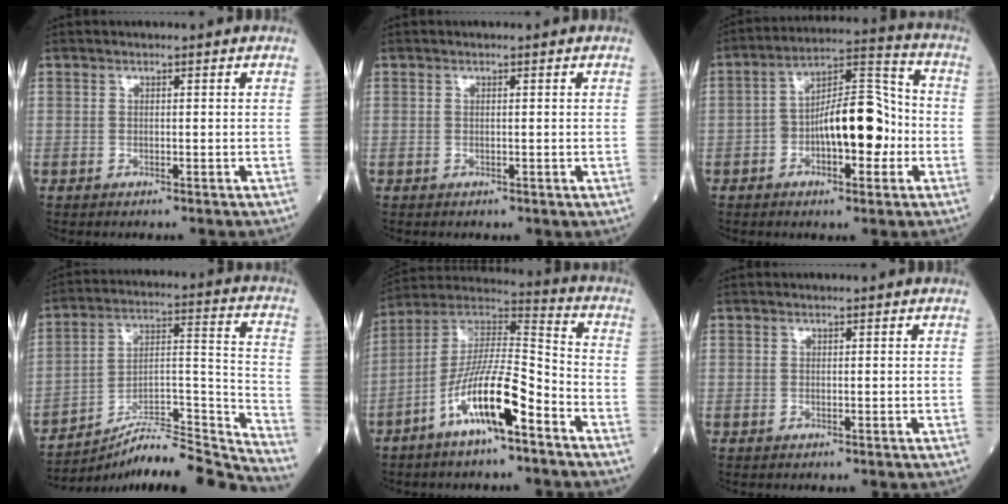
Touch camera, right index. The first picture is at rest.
{"total": 0.0}
{"total": 12.1, "force": [-2.5, 4.6, 10.9], "torque": [-0.183, 0.032, -0.036]}
{"total": 19.7, "force": [-18.9, -0.7, 5.4], "torque": [-0.080, 0.034, -0.299]}
{"total": 13.9, "force": [-6.8, 2.2, 11.9], "torque": [-0.223, 0.007, -0.123]}
{"total": 0.0}